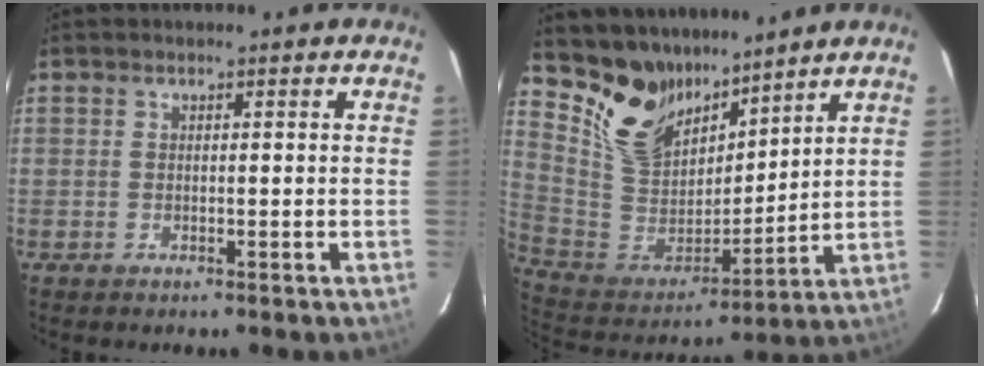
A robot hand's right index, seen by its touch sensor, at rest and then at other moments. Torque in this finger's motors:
{"motor_torque": [-0.13, 0.67, 0.14, 0.05]}